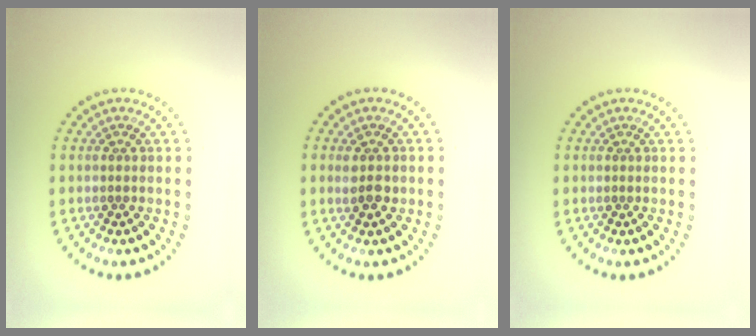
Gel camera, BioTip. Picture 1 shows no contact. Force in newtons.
{"total": 1.9, "press": 1.9, "slide": 0.3}
{"total": 0.0}